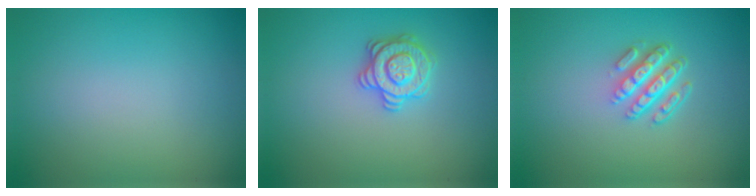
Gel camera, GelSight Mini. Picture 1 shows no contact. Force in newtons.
{"total": 2.8, "press": 2.7, "slide": 0.5}
{"total": 4.3, "press": 3.1, "slide": 3.0}